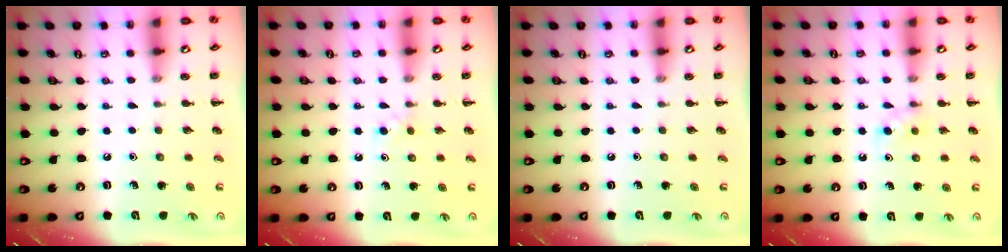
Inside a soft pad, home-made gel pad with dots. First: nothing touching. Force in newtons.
{"total": 2.6, "press": 2.4, "slide": 1.0}
{"total": 0.0}
{"total": 3.0, "press": 2.7, "slide": 1.2}